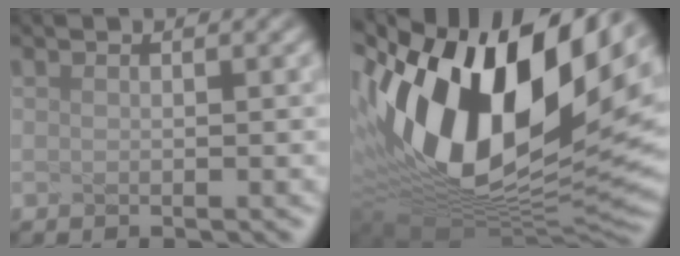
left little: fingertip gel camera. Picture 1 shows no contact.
{"total": 16.8, "force": [2.4, 10.0, 13.3], "torque": [-0.316, -0.016, 0.089]}